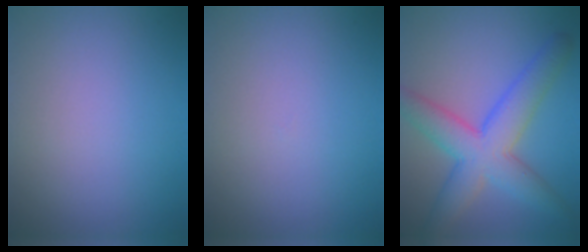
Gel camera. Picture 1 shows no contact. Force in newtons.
{"total": 0.0}
{"total": 7.0, "press": 7.0, "slide": 0.1}